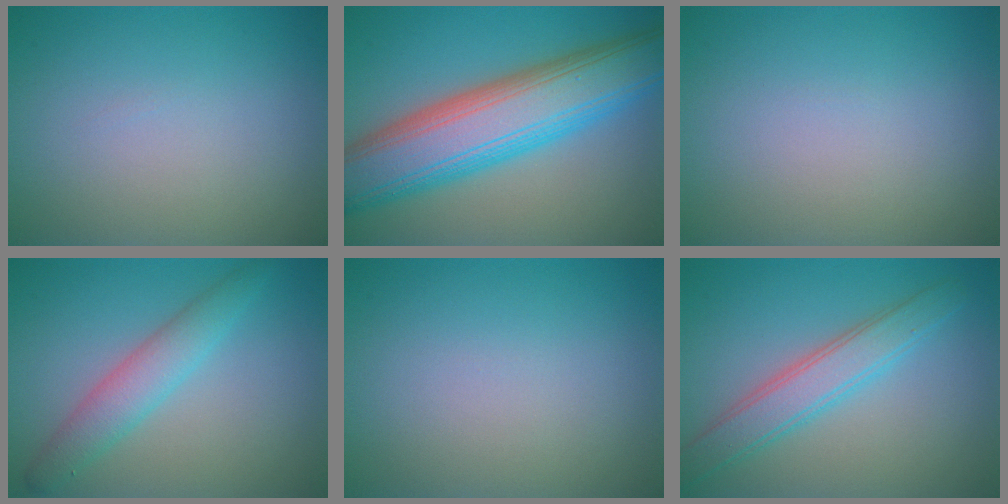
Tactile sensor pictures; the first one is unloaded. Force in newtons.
{"total": 11.5, "press": 11.5, "slide": 0.3}
{"total": 0.0}
{"total": 2.6, "press": 2.6, "slide": 0.0}
{"total": 0.0}
{"total": 3.9, "press": 3.9, "slide": 0.1}